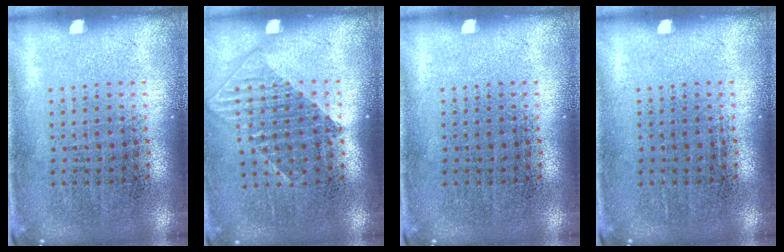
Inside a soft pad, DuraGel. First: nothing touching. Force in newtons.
{"total": 1.2, "press": 1.0, "slide": 0.7}
{"total": 0.0}
{"total": 0.0}